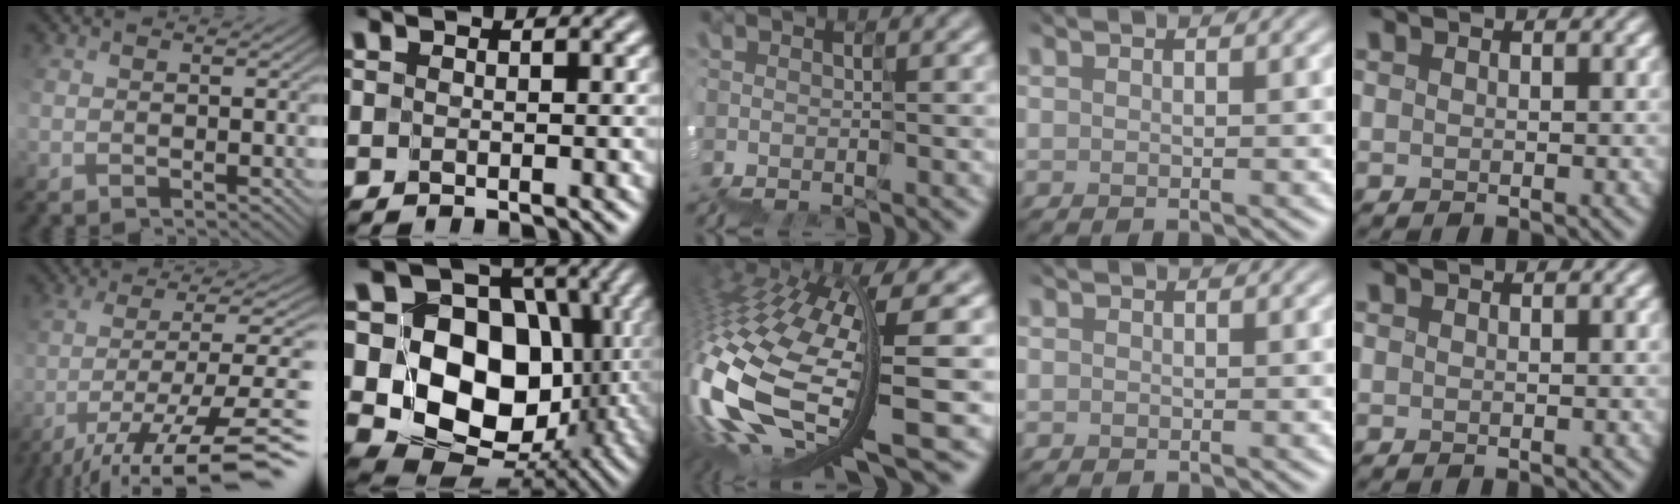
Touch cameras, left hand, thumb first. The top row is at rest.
{"thumb": {"total": 12.0, "force": [-6.7, 3.9, 9.2], "torque": [-0.177, 0.000, -0.095]}, "index": {"total": 14.2, "force": [0.2, 11.1, 8.8], "torque": [-0.136, -0.002, -0.007]}, "middle": {"total": 12.7, "force": [-0.8, 3.4, 12.2], "torque": [-0.274, -0.029, 0.015]}, "ring": {"total": 0.6, "force": [-0.4, 0.0, -0.4], "torque": [-0.001, -0.001, 0.000]}}